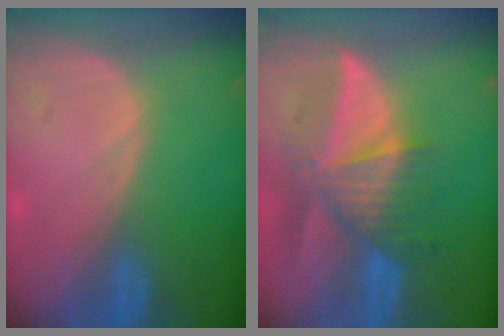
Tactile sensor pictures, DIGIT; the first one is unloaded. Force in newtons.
{"total": 9.1, "press": 8.3, "slide": 3.8}